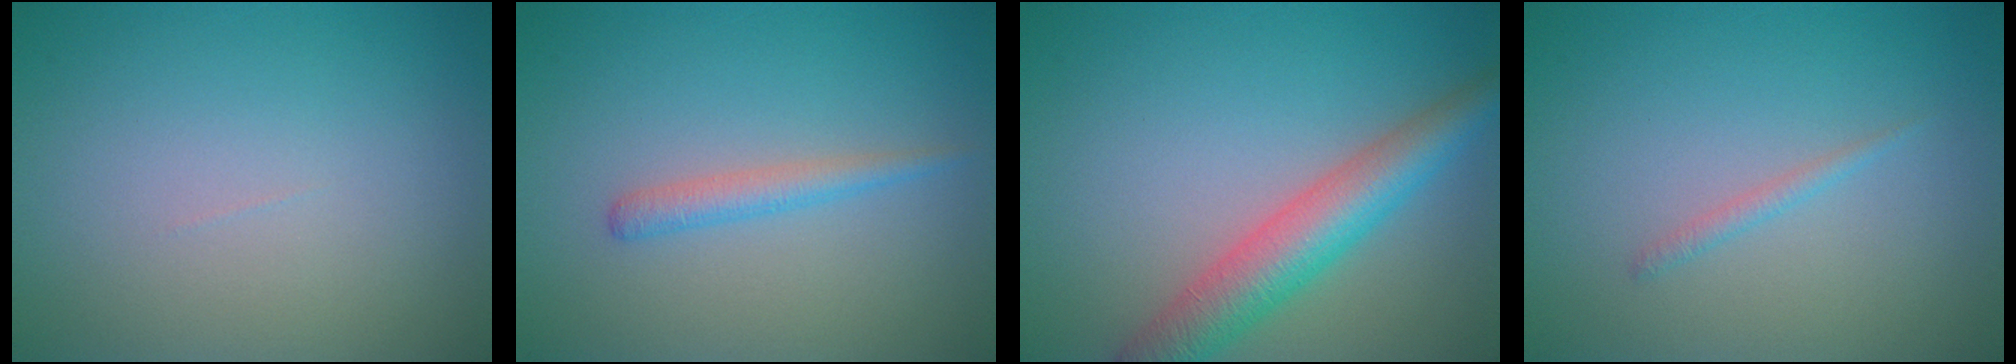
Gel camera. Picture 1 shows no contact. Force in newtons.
{"total": 1.7, "press": 1.7, "slide": 0.1}
{"total": 5.6, "press": 5.6, "slide": 0.3}
{"total": 0.8, "press": 0.8, "slide": 0.0}